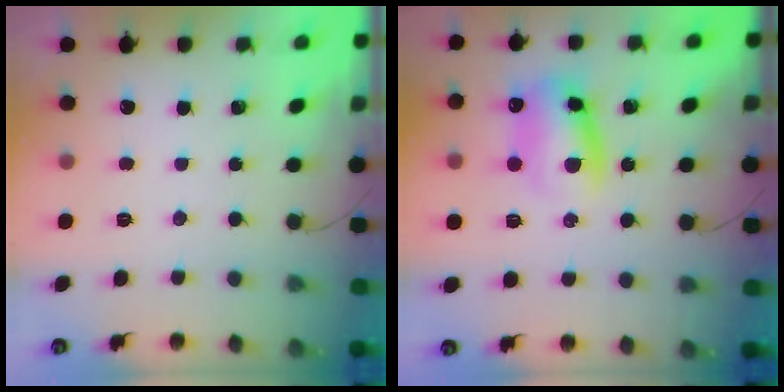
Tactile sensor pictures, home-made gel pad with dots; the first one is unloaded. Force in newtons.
{"total": 10.4, "press": 10.3, "slide": 1.6}